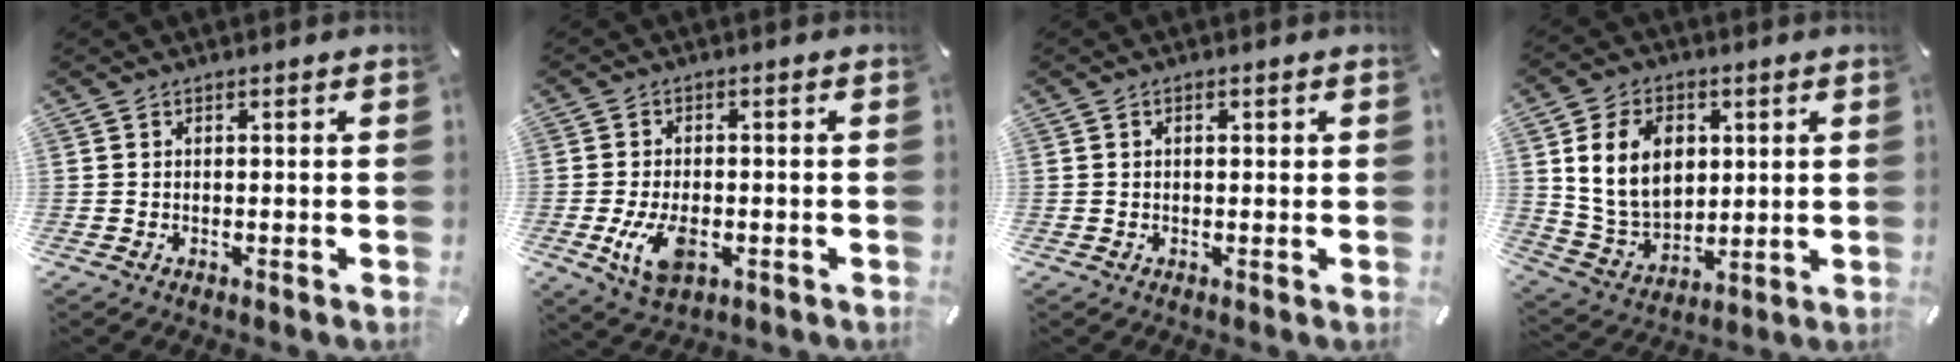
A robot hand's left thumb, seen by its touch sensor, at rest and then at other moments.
{"total": 7.5, "force": [-2.1, 4.6, 5.6], "torque": [-0.121, -0.001, -0.041]}
{"total": 1.3, "force": [0.3, 0.9, 0.9], "torque": [-0.010, 0.004, 0.002]}
{"total": 12.8, "force": [3.4, 9.9, 7.4], "torque": [-0.156, 0.001, 0.060]}